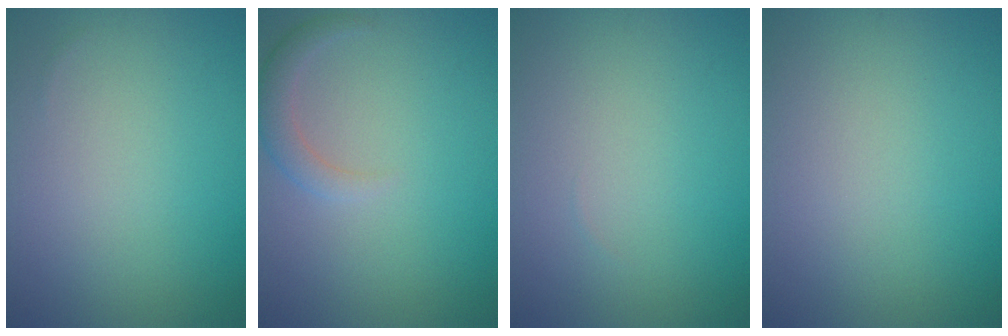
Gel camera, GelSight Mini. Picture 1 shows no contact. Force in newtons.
{"total": 2.1, "press": 2.1, "slide": 0.2}
{"total": 0.0}
{"total": 0.0}